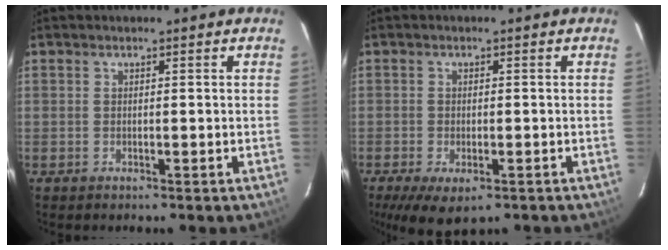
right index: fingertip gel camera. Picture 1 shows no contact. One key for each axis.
{"total": 7.8, "fx": -4.5, "fy": 3.5, "fz": 5.4, "tx": -0.110, "ty": -0.032, "tz": -0.067}